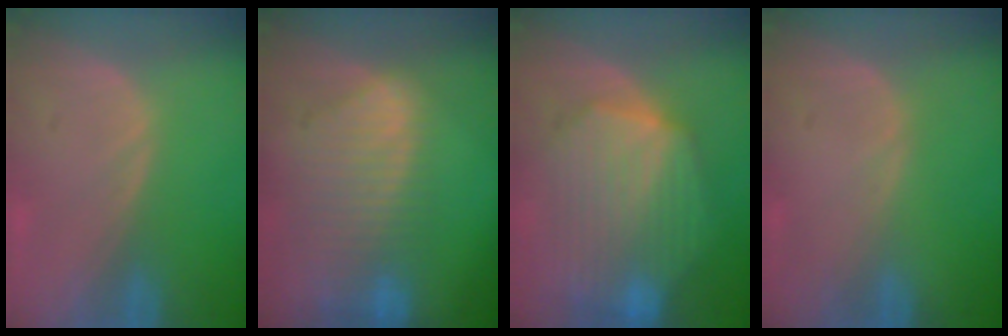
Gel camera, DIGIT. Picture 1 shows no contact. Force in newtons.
{"total": 9.3, "press": 8.1, "slide": 4.6}
{"total": 10.7, "press": 10.6, "slide": 0.8}
{"total": 0.0}